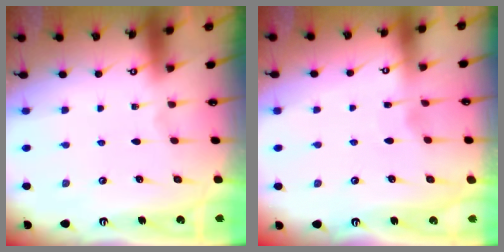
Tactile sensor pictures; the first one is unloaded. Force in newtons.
{"total": 2.4, "press": 2.4, "slide": 0.4}